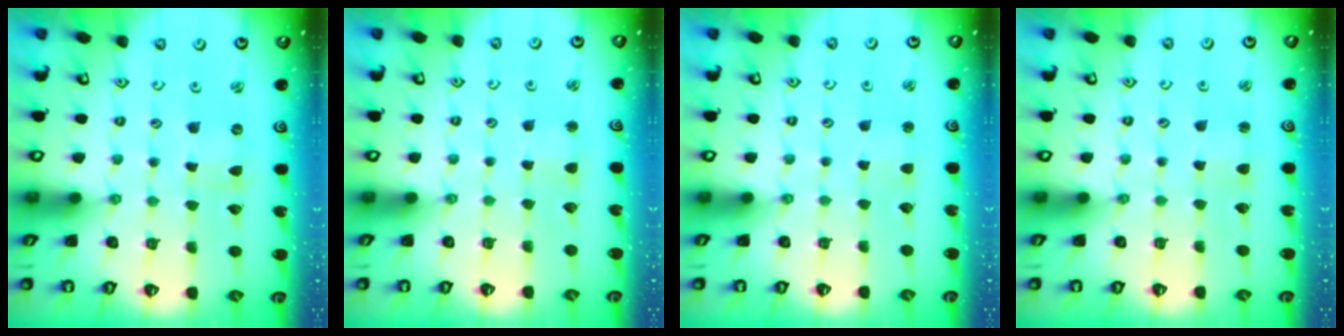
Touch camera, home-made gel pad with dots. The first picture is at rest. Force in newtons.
{"total": 2.2, "press": 2.2, "slide": 0.3}
{"total": 1.7, "press": 1.6, "slide": 0.2}
{"total": 1.5, "press": 1.5, "slide": 0.2}